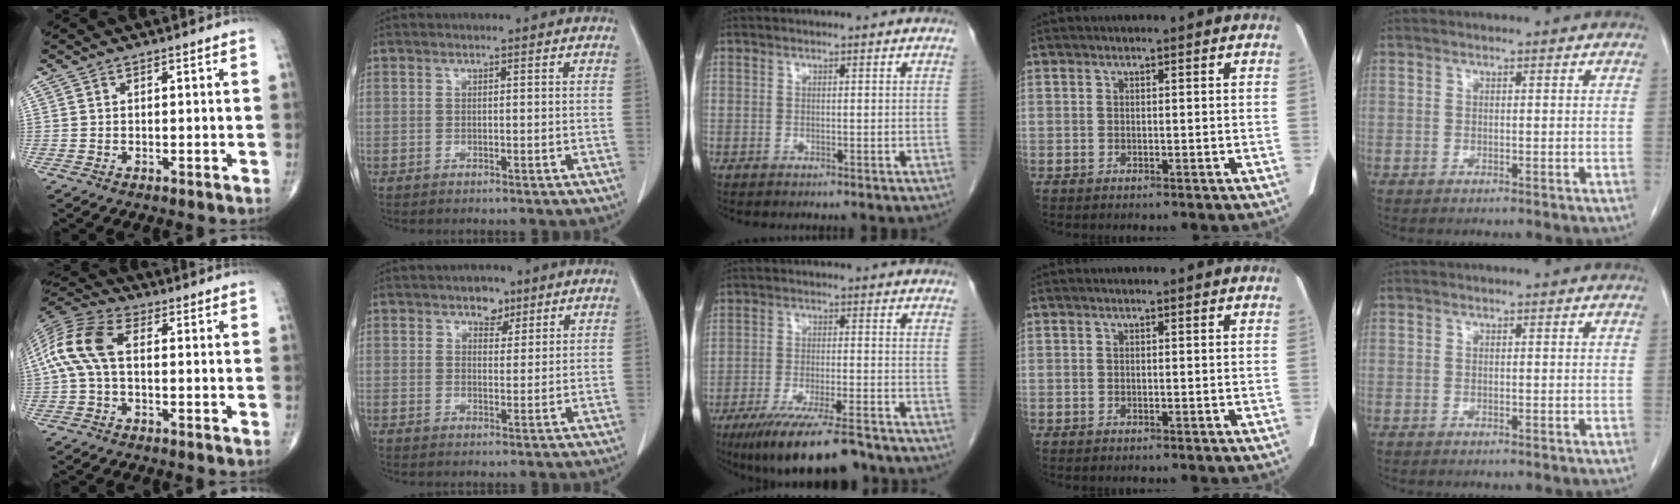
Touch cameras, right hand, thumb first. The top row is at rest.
{"thumb": {"total": 10.7, "force": [0.3, 5.9, 9.0], "torque": [-0.201, 0.030, -0.003]}, "index": {"total": 3.2, "force": [2.1, 2.0, 1.4], "torque": [-0.016, 0.003, 0.031]}, "middle": {"total": 17.3, "force": [-12.9, 8.0, 8.3], "torque": [-0.119, 0.003, -0.162]}}